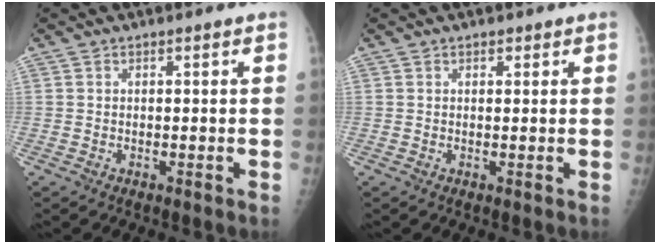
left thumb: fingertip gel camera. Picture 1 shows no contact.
{"total": 0.9, "force": [0.6, 0.6, 0.3], "torque": [0.003, -0.004, 0.007]}